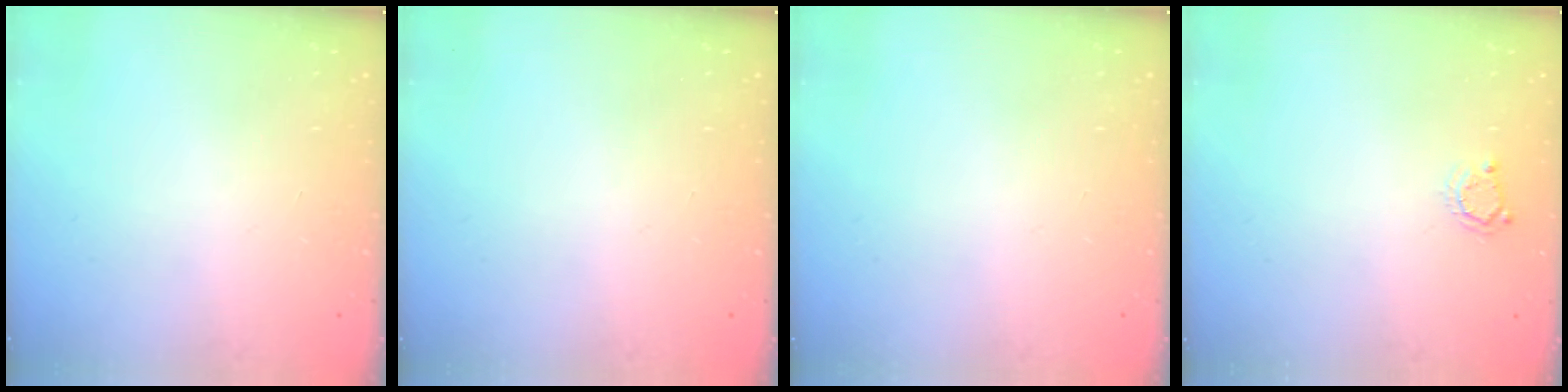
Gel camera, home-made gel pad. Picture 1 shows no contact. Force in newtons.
{"total": 0.0}
{"total": 0.0}
{"total": 3.1, "press": 3.0, "slide": 0.5}